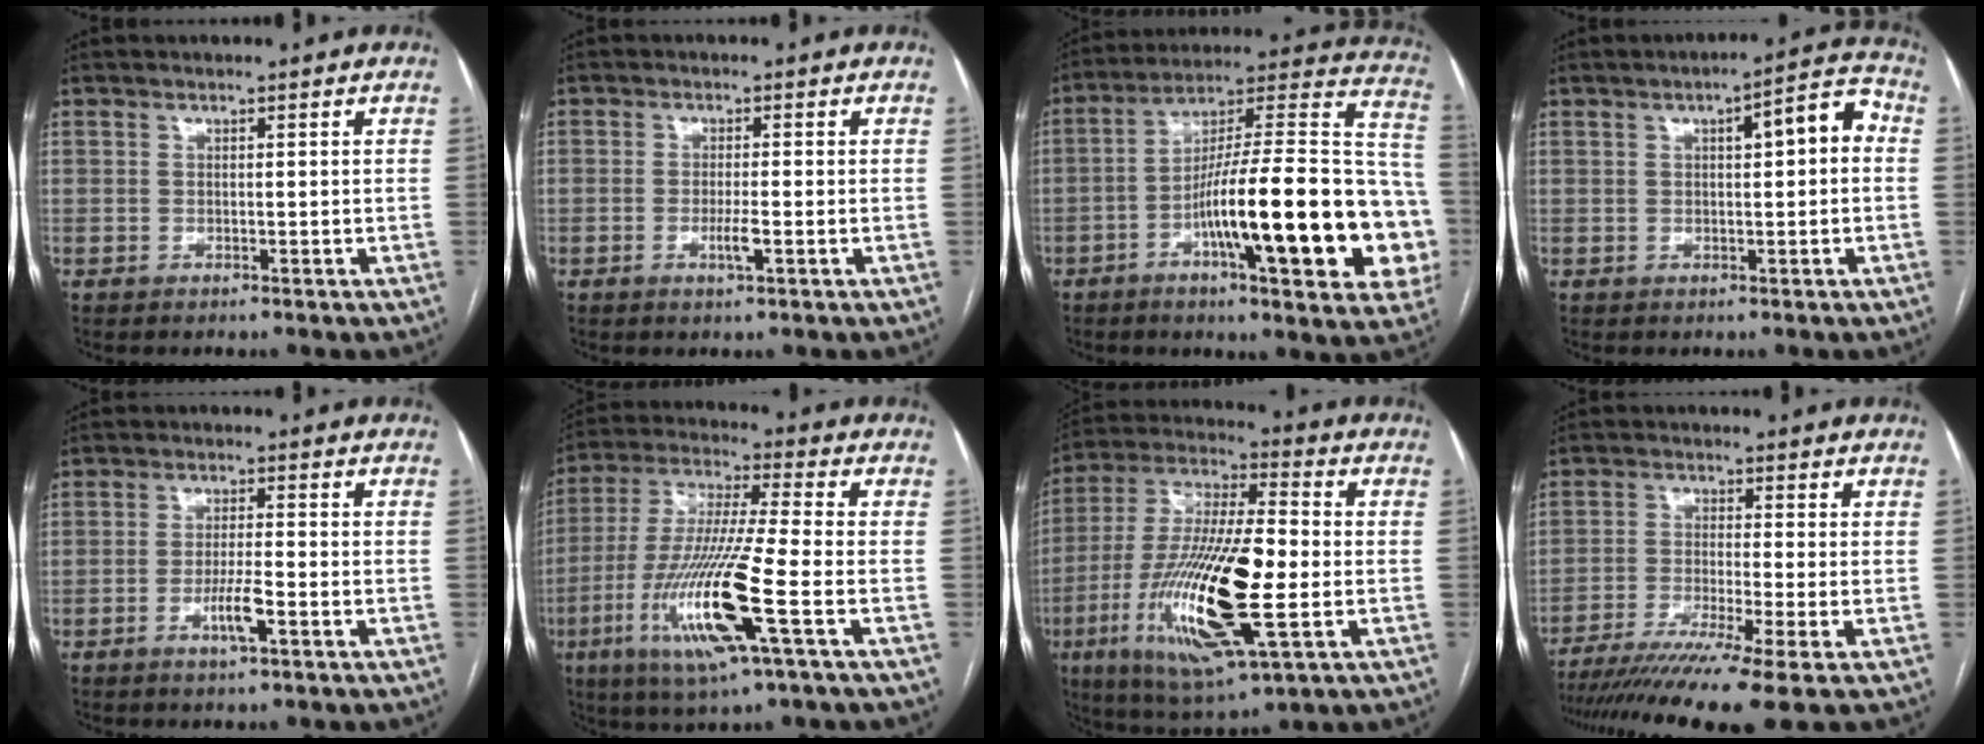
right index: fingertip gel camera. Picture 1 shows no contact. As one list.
[{"total": 2.6, "force": [-0.9, 0.2, 2.4], "torque": [-0.045, -0.003, -0.016]}, {"total": 28.1, "force": [-7.3, 4.6, 26.8], "torque": [-0.322, 0.016, -0.107]}, {"total": 6.7, "force": [1.0, 1.6, 6.4], "torque": [-0.085, 0.029, 0.009]}, {"total": 4.5, "force": [-2.0, 0.3, 4.0], "torque": [-0.076, -0.005, -0.037]}, {"total": 17.3, "force": [-6.0, 0.4, 16.2], "torque": [-0.341, -0.022, -0.113]}, {"total": 22.7, "force": [-5.2, 4.4, 21.6], "torque": [-0.460, -0.026, -0.091]}, {"total": 13.0, "force": [-9.5, -1.4, 8.7], "torque": [-0.144, -0.034, -0.152]}]